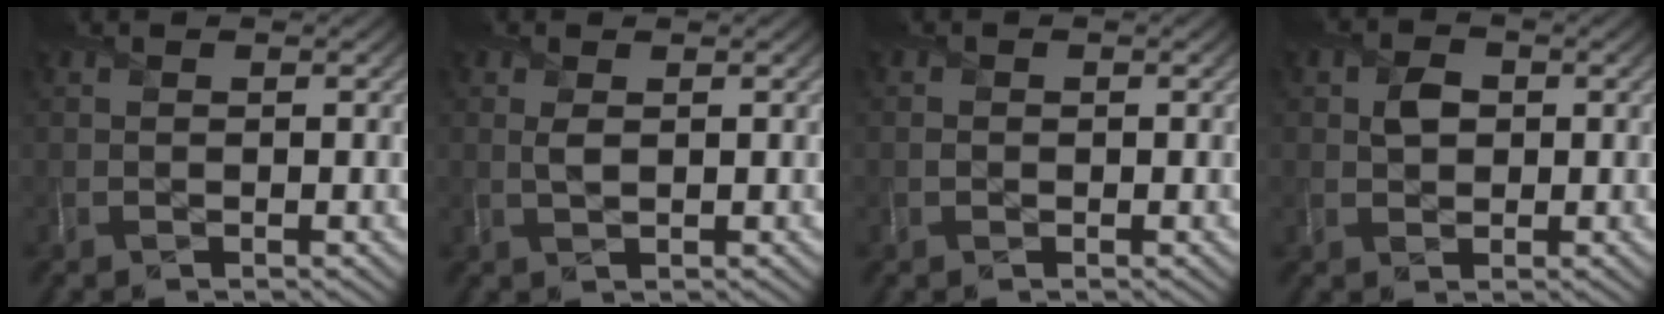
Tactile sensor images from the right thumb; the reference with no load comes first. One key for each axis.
{"total": 1.4, "fx": 0.4, "fy": 0.7, "fz": 1.1, "tx": -0.028, "ty": -0.004, "tz": 0.007}
{"total": 0.7, "fx": -0.2, "fy": 0.7, "fz": 0.1, "tx": 0.000, "ty": -0.005, "tz": -0.006}
{"total": 2.7, "fx": 0.4, "fy": 2.1, "fz": 1.6, "tx": -0.035, "ty": 0.000, "tz": 0.002}